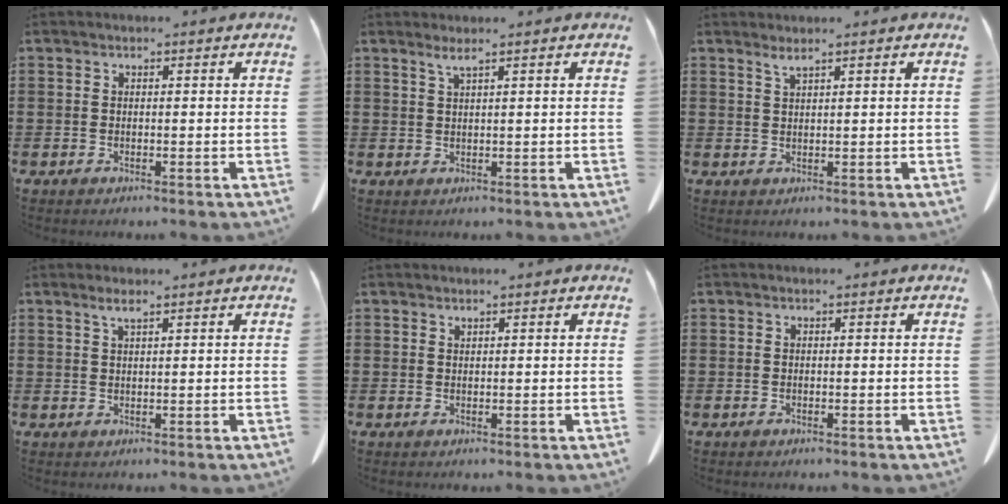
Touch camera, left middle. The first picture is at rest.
{"total": 1.4, "force": [1.0, -0.2, 1.0], "torque": [-0.020, -0.002, 0.018]}
{"total": 1.3, "force": [1.1, -0.1, 0.6], "torque": [-0.014, -0.002, 0.022]}
{"total": 1.7, "force": [1.2, 0.1, 1.2], "torque": [-0.025, 0.000, 0.021]}
{"total": 0.6, "force": [0.5, 0.1, 0.2], "torque": [-0.006, -0.002, 0.011]}
{"total": 0.0}